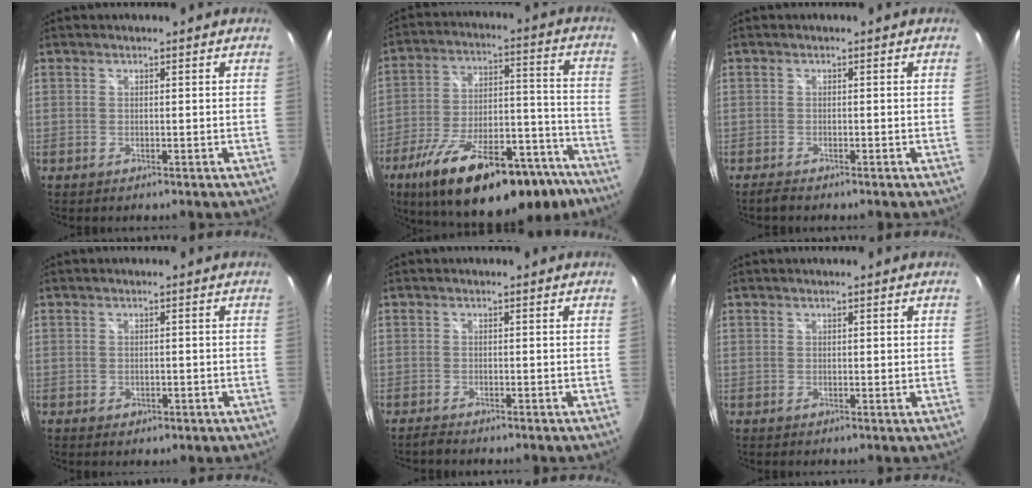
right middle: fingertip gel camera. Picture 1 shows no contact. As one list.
[{"total": 27.0, "force": [-19.0, 9.6, 16.6], "torque": [-0.267, -0.010, -0.269]}, {"total": 1.5, "force": [-1.4, 0.2, 0.6], "torque": [-0.013, -0.004, -0.024]}, {"total": 1.6, "force": [-0.2, 1.3, 0.9], "torque": [-0.014, -0.003, -0.001]}, {"total": 1.3, "force": [-1.2, 0.0, 0.3], "torque": [-0.009, -0.003, -0.022]}, {"total": 1.0, "force": [1.0, -0.1, 0.1], "torque": [0.001, 0.005, 0.013]}]